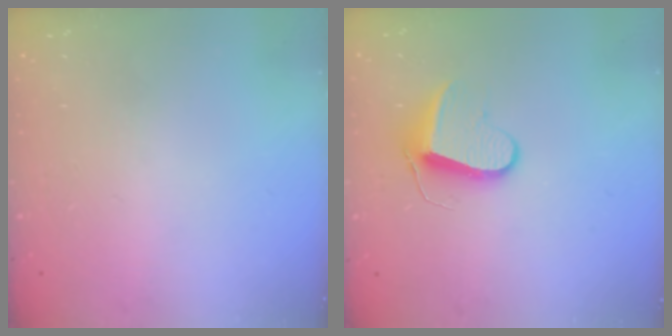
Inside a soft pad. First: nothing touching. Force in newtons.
{"total": 9.4, "press": 9.4, "slide": 0.7}